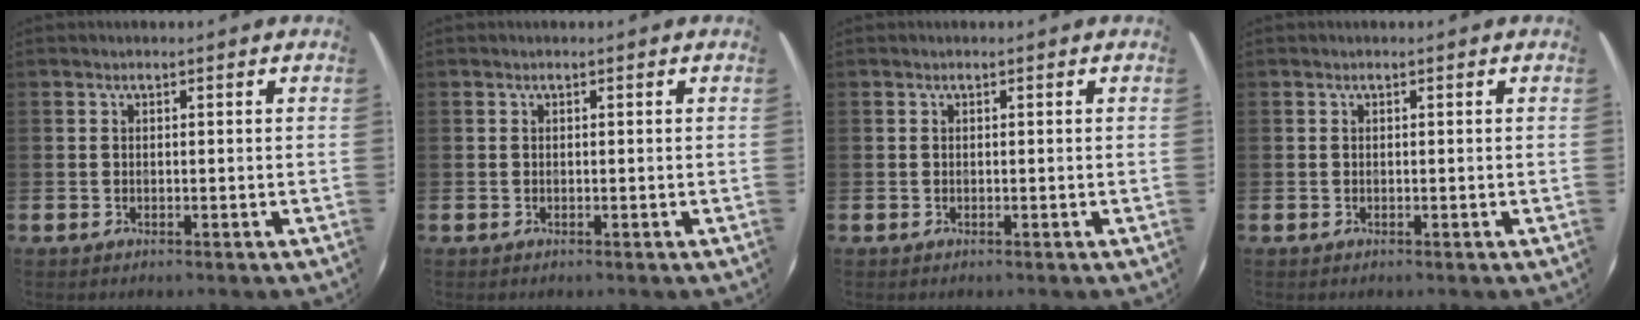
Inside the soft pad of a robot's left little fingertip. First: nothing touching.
{"total": 0.0}
{"total": 0.0}
{"total": 0.0}